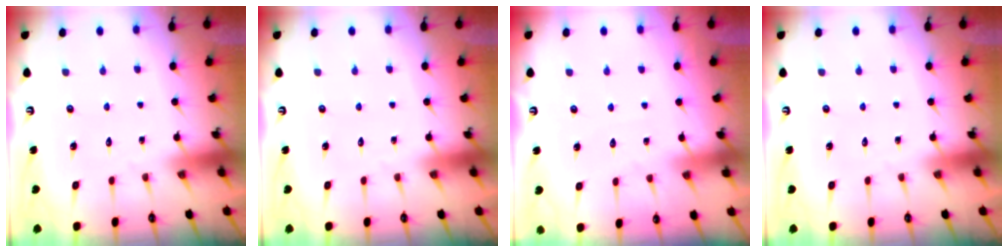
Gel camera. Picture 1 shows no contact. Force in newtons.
{"total": 0.0}
{"total": 2.2, "press": 2.2, "slide": 0.2}
{"total": 0.0}